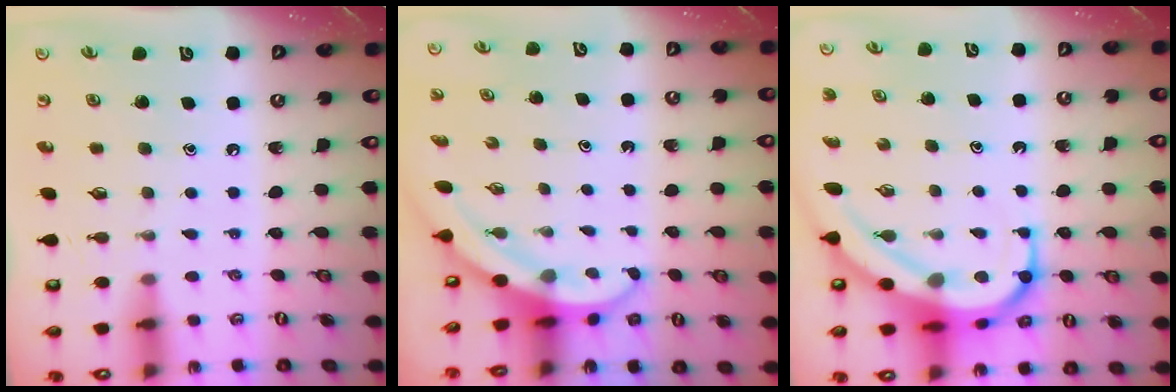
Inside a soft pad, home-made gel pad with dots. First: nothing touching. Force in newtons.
{"total": 3.9, "press": 3.9, "slide": 0.2}
{"total": 11.8, "press": 11.7, "slide": 1.1}